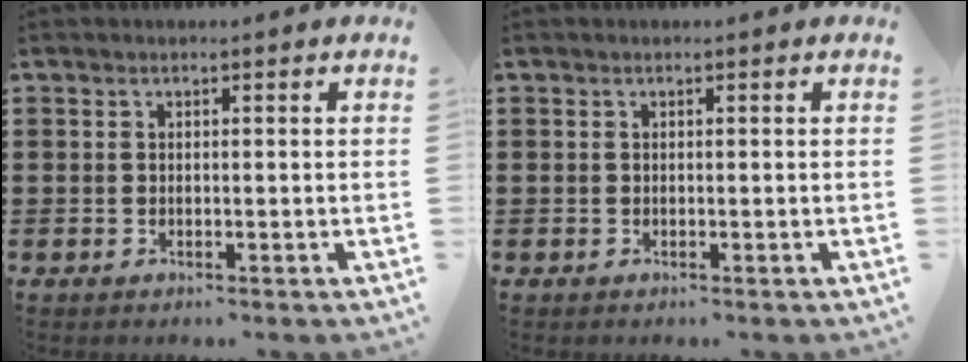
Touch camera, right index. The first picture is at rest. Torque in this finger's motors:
{"motor_torque": [0.00, 0.00, 0.00, 0.00]}